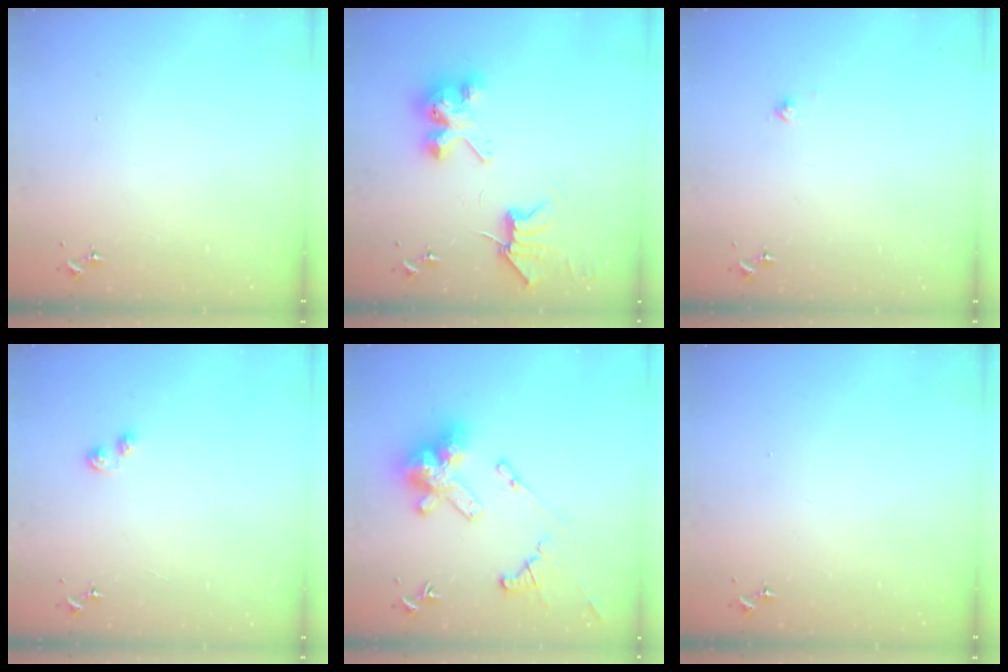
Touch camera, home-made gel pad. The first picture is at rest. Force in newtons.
{"total": 8.9, "press": 8.8, "slide": 0.6}
{"total": 2.3, "press": 2.3, "slide": 0.2}
{"total": 3.8, "press": 3.8, "slide": 0.4}
{"total": 19.4, "press": 19.3, "slide": 1.9}
{"total": 0.0}